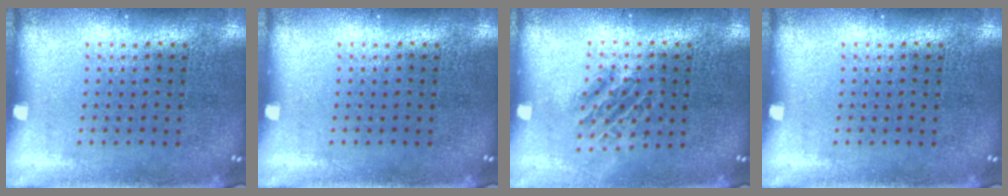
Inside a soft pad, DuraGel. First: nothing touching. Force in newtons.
{"total": 0.0}
{"total": 1.2, "press": 1.1, "slide": 0.4}
{"total": 0.0}